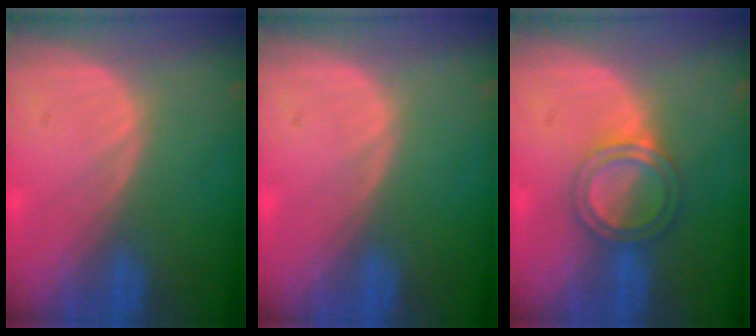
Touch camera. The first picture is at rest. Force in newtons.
{"total": 0.0}
{"total": 5.2, "press": 4.7, "slide": 2.2}